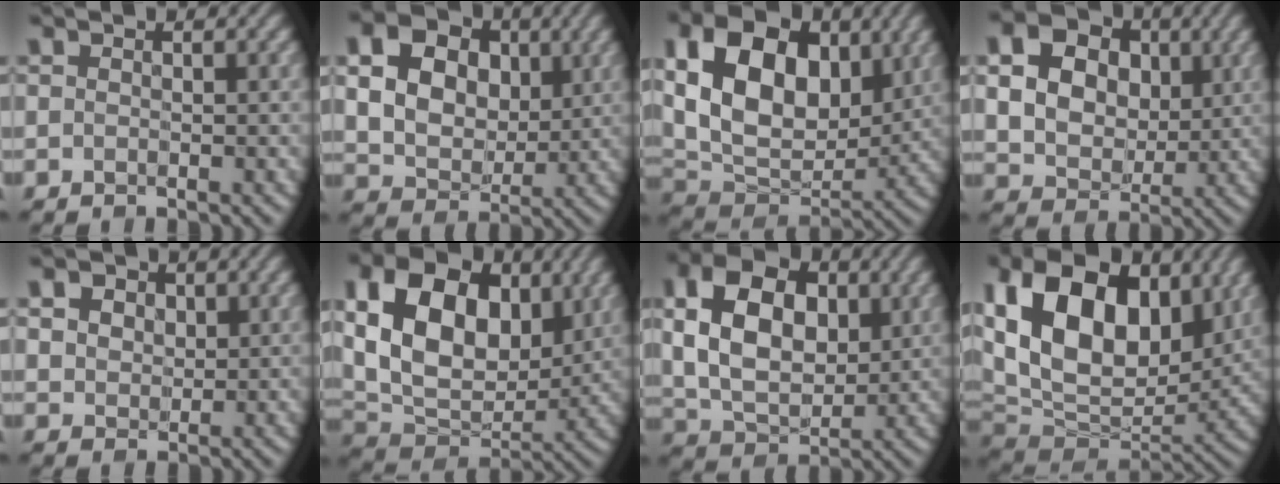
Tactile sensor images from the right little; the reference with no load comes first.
{"total": 15.2, "force": [5.0, 12.0, 7.9], "torque": [-0.180, 0.027, 0.100]}
{"total": 13.5, "force": [3.3, 9.0, 9.6], "torque": [-0.180, 0.013, 0.058]}
{"total": 17.8, "force": [6.1, 14.4, 8.6], "torque": [-0.195, 0.028, 0.105]}
{"total": 5.1, "force": [2.4, 3.7, 2.6], "torque": [-0.079, 0.007, 0.038]}
{"total": 13.8, "force": [3.3, 9.3, 9.7], "torque": [-0.188, 0.013, 0.059]}
{"total": 11.2, "force": [2.3, 7.3, 8.2], "torque": [-0.169, 0.013, 0.030]}
{"total": 16.5, "force": [5.0, 11.2, 11.0], "torque": [-0.223, 0.021, 0.094]}